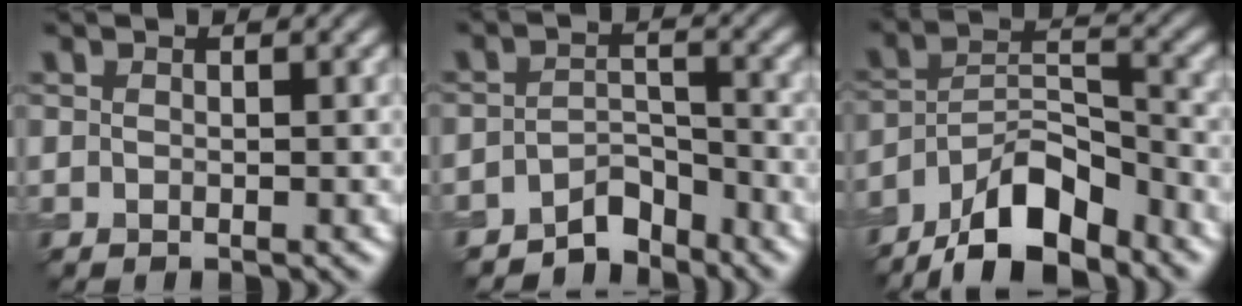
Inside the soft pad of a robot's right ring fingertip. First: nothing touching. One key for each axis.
{"total": 3.6, "fx": -3.1, "fy": 1.5, "fz": 1.0, "tx": -0.007, "ty": 0.009, "tz": -0.061}
{"total": 9.1, "fx": -6.6, "fy": 3.3, "fz": 5.2, "tx": -0.079, "ty": 0.009, "tz": -0.127}